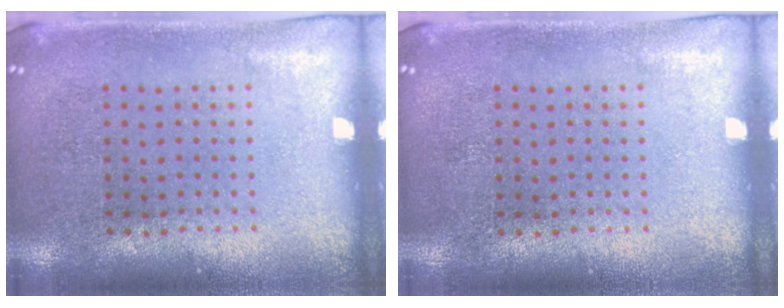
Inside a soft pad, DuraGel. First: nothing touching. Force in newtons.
{"total": 0.0}